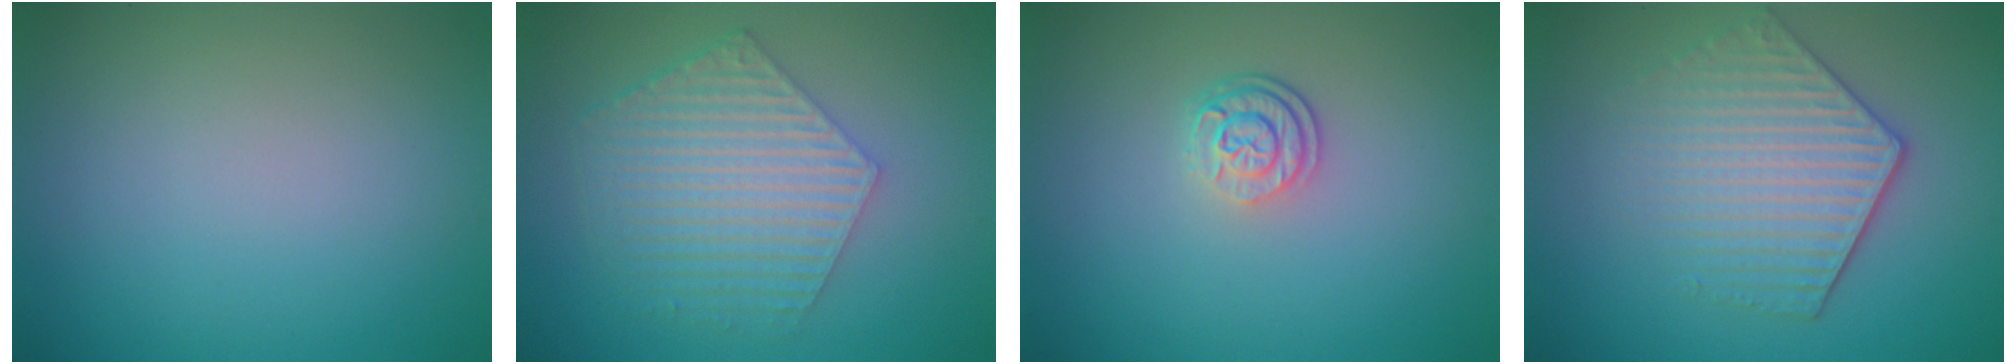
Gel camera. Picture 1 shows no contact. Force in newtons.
{"total": 6.0, "press": 4.4, "slide": 4.0}
{"total": 2.6, "press": 2.0, "slide": 1.6}
{"total": 4.4, "press": 3.8, "slide": 2.3}